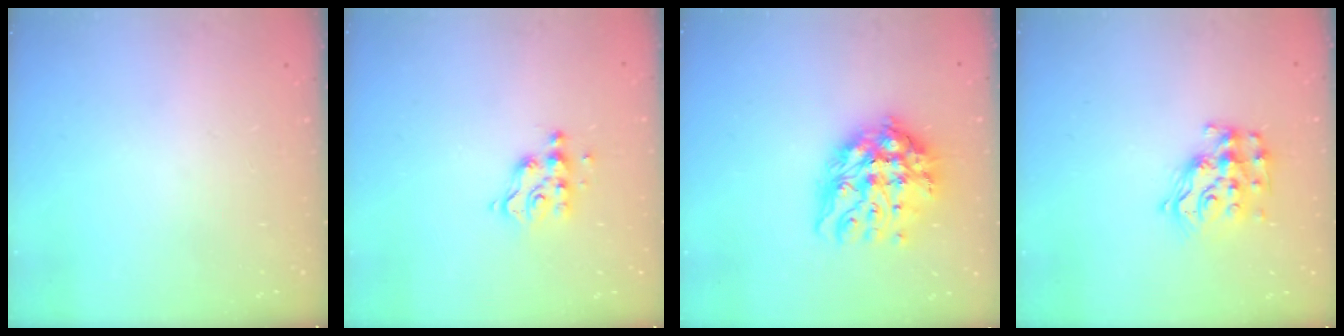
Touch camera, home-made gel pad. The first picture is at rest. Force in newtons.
{"total": 7.9, "press": 7.9, "slide": 0.4}
{"total": 17.7, "press": 17.6, "slide": 1.4}
{"total": 13.4, "press": 13.3, "slide": 0.8}